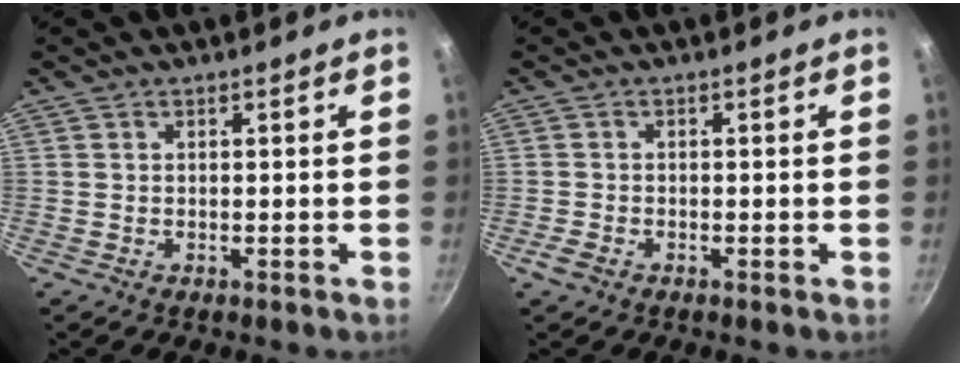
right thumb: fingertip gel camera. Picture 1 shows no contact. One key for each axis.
{"total": 1.9, "fx": -1.2, "fy": 1.1, "fz": 1.0, "tx": -0.024, "ty": 0.004, "tz": -0.025}